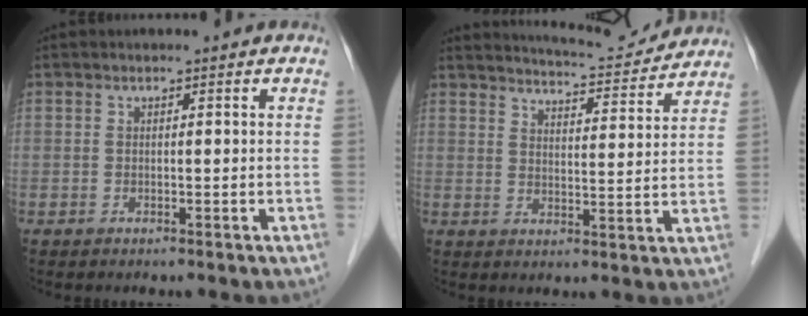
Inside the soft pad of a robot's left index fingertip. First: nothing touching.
{"total": 10.6, "force": [10.4, 0.8, 1.8], "torque": [-0.032, 0.003, 0.139]}